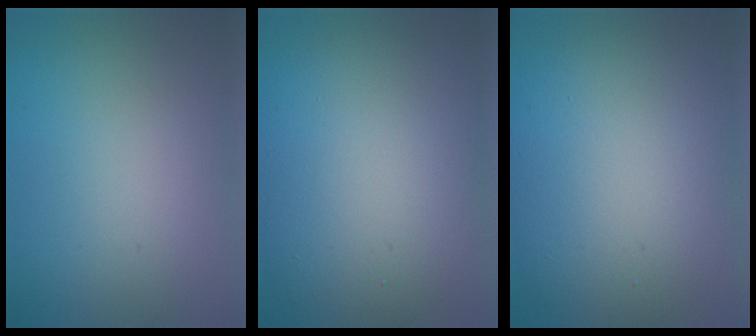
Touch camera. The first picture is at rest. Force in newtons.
{"total": 13.2, "press": 13.2, "slide": 0.9}
{"total": 12.9, "press": 12.9, "slide": 1.0}